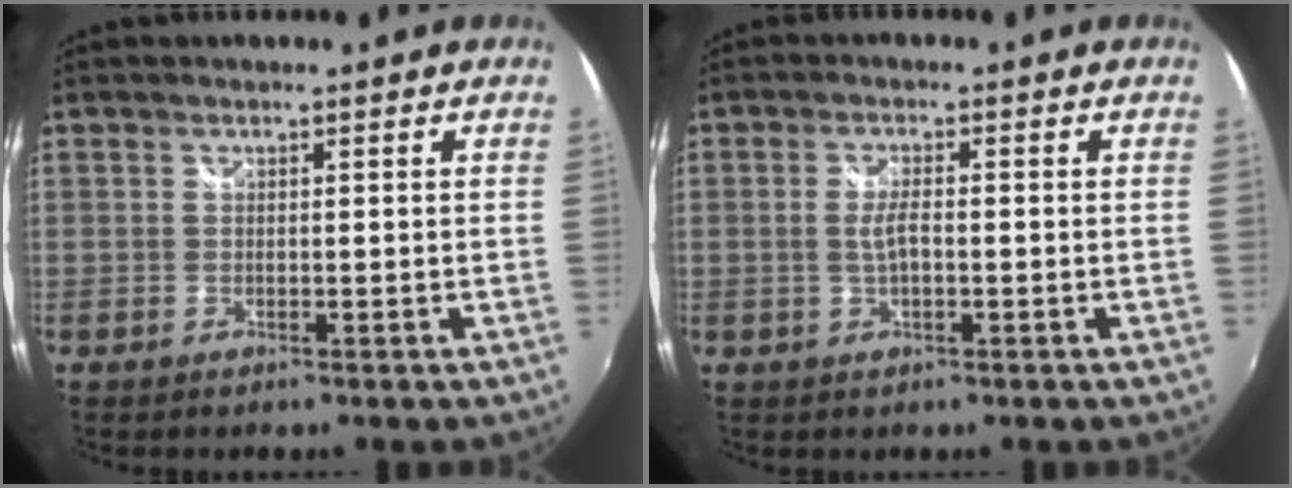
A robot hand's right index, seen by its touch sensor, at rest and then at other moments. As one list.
[{"total": 3.1, "force": [-0.5, 0.9, 3.0], "torque": [-0.058, -0.001, -0.008]}]